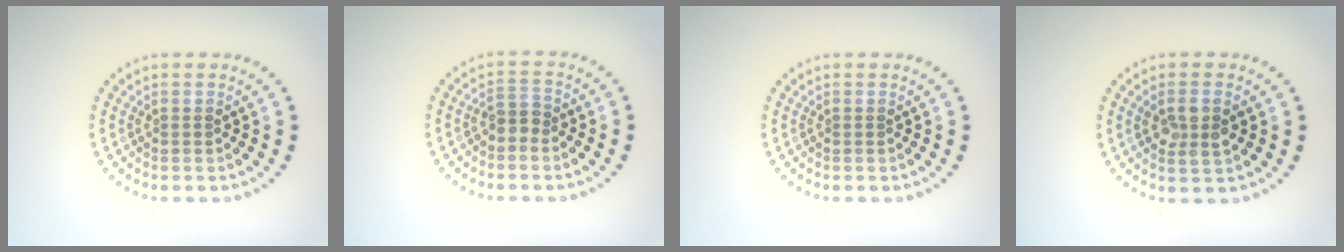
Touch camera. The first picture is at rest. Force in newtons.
{"total": 1.5, "press": 1.3, "slide": 0.9}
{"total": 0.0}
{"total": 2.5, "press": 2.5, "slide": 0.6}